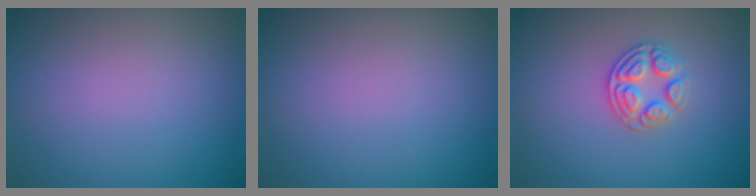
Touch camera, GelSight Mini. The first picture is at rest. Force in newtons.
{"total": 0.0}
{"total": 2.9, "press": 2.7, "slide": 1.0}